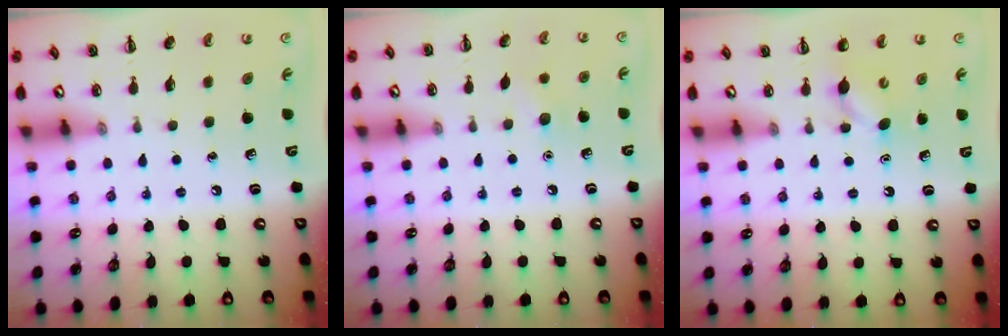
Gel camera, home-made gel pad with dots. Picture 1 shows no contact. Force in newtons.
{"total": 5.4, "press": 5.2, "slide": 1.3}
{"total": 4.1, "press": 3.9, "slide": 1.0}